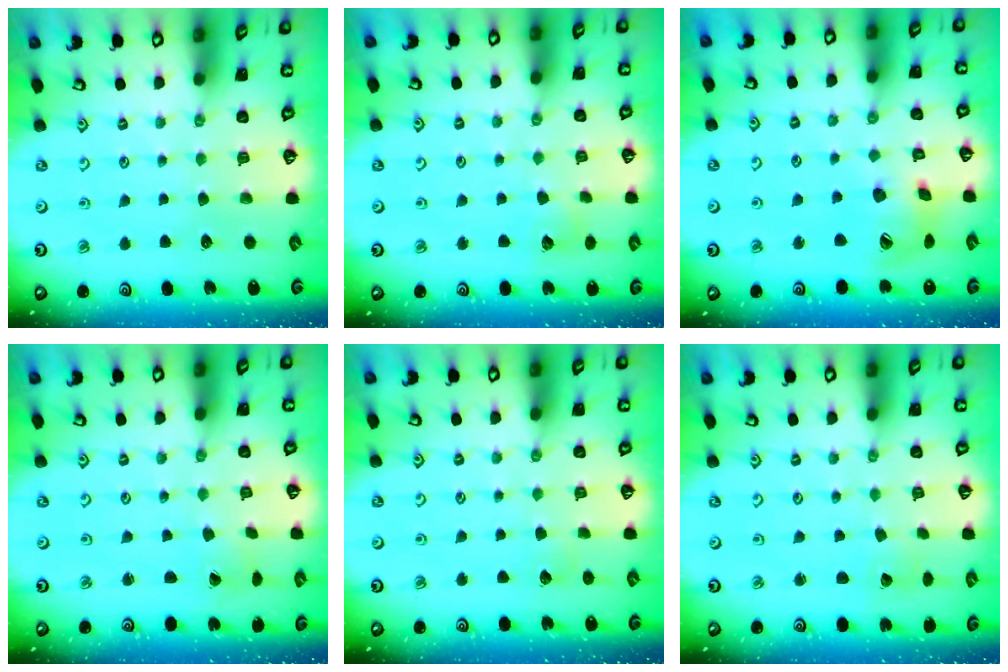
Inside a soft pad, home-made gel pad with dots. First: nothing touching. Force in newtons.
{"total": 6.5, "press": 6.5, "slide": 0.6}
{"total": 13.1, "press": 13.0, "slide": 1.7}
{"total": 0.6, "press": 0.6, "slide": 0.0}
{"total": 3.2, "press": 3.2, "slide": 0.4}
{"total": 2.0, "press": 2.0, "slide": 0.2}